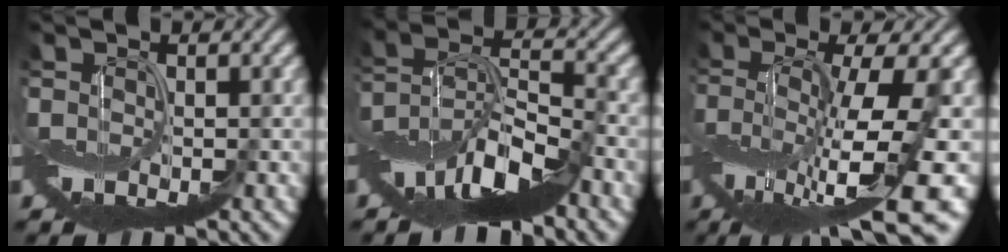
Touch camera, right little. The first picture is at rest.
{"total": 9.5, "force": [-5.9, 3.0, 6.8], "torque": [-0.118, 0.006, -0.120]}
{"total": 10.2, "force": [-3.5, 2.1, 9.4], "torque": [-0.170, -0.012, -0.059]}